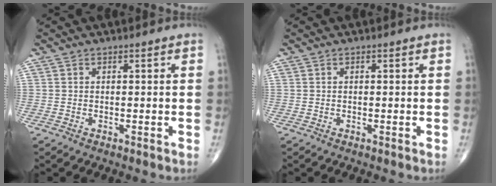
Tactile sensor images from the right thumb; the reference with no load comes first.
{"total": 0.0}